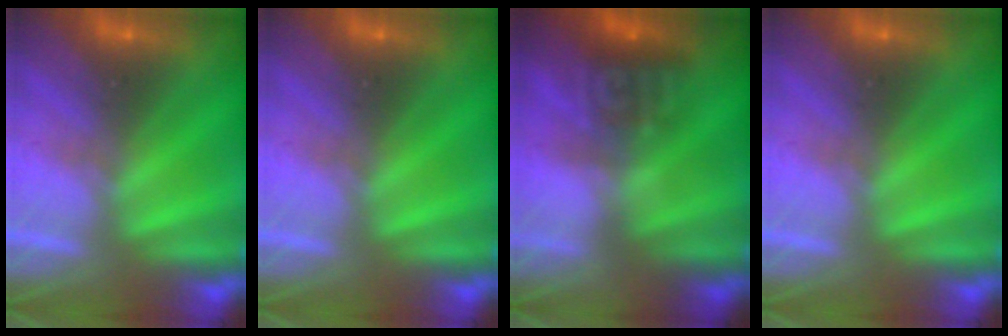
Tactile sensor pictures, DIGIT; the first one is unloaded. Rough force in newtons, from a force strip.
{"total": 0.0}
{"total": 4.2}
{"total": 0.0}